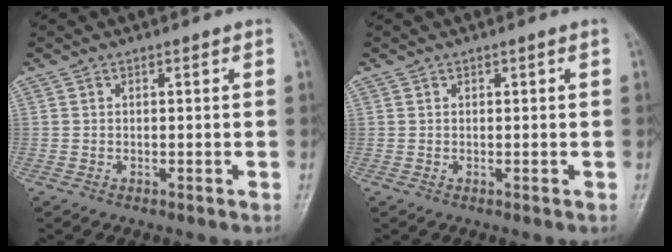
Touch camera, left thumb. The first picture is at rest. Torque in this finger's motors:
{"motor_torque": [-0.01, 0.01, -0.01, 0.01, 0.00]}